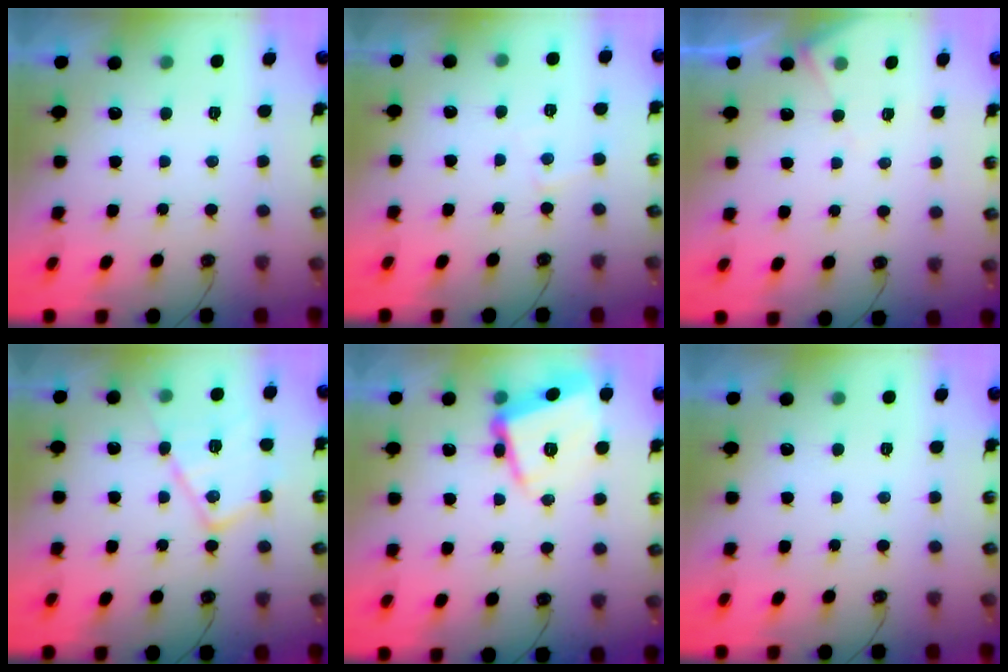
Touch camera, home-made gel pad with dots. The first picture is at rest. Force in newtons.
{"total": 4.2, "press": 4.2, "slide": 0.5}
{"total": 5.8, "press": 5.8, "slide": 0.8}
{"total": 15.2, "press": 15.2, "slide": 0.7}
{"total": 17.3, "press": 17.3, "slide": 0.2}
{"total": 0.0}